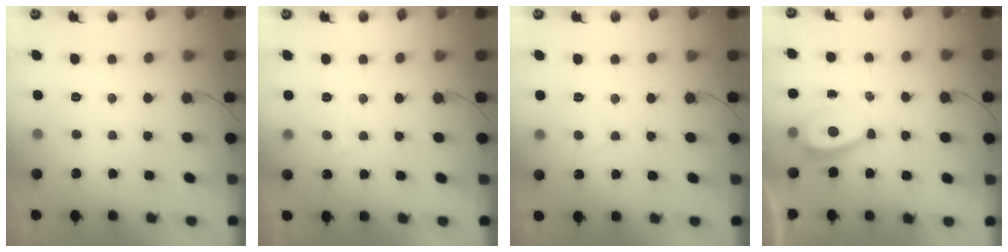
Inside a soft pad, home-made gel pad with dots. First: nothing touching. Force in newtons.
{"total": 0.6, "press": 0.3, "slide": 0.5}
{"total": 2.6, "press": 2.6, "slide": 0.2}
{"total": 5.0, "press": 5.0, "slide": 0.7}